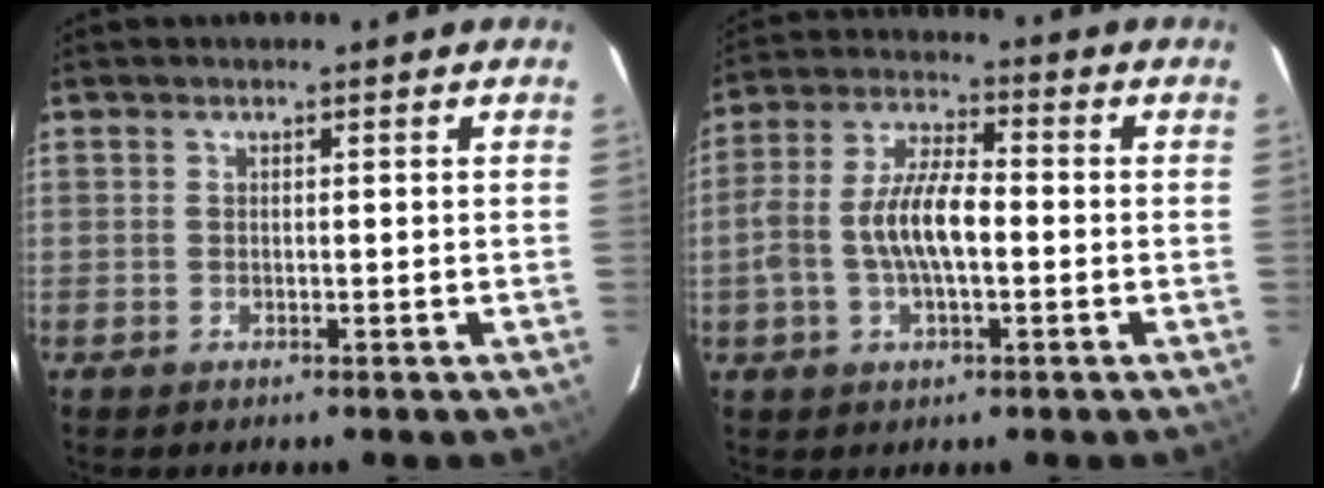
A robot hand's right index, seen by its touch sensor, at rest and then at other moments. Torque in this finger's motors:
{"motor_torque": [0.81, -0.59, 0.38, 0.19]}